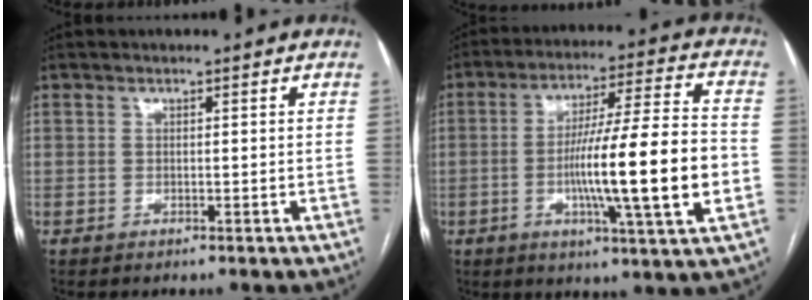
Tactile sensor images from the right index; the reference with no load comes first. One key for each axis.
{"total": 18.1, "fx": -3.3, "fy": 0.1, "fz": 17.8, "tx": -0.292, "ty": -0.003, "tz": -0.057}